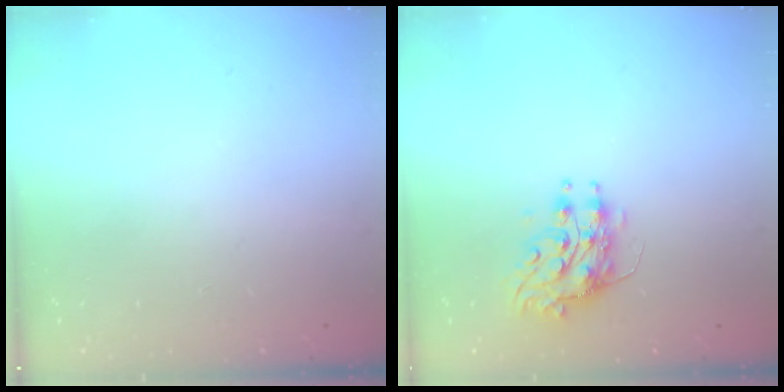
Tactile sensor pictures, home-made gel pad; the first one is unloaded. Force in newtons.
{"total": 8.1, "press": 8.1, "slide": 0.2}